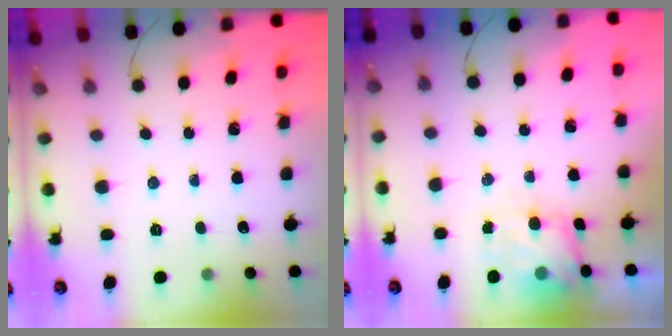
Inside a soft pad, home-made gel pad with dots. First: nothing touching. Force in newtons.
{"total": 6.2, "press": 6.0, "slide": 1.5}